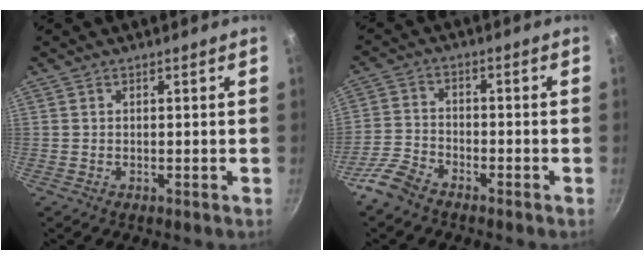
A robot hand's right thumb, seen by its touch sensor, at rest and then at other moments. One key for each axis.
{"total": 5.9, "fx": -4.5, "fy": 2.8, "fz": 2.5, "tx": -0.052, "ty": 0.031, "tz": -0.100}